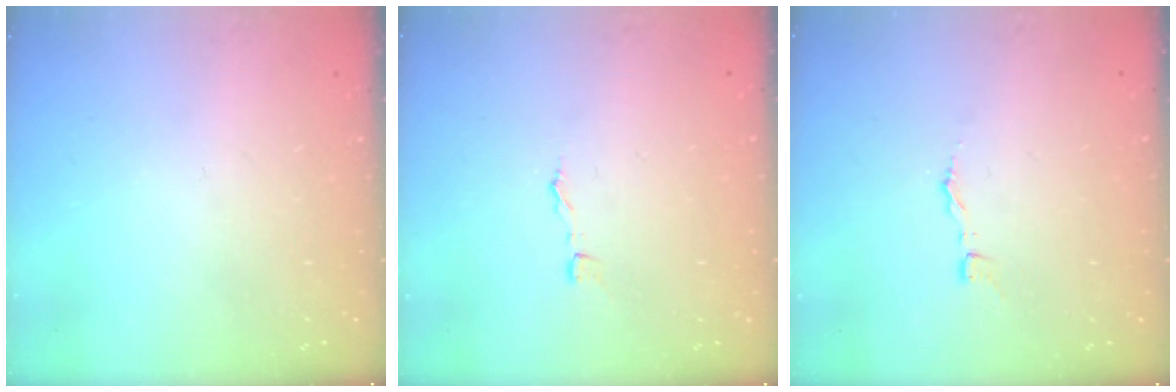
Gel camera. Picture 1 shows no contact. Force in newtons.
{"total": 1.9, "press": 1.9, "slide": 0.1}
{"total": 2.9, "press": 2.9, "slide": 0.2}